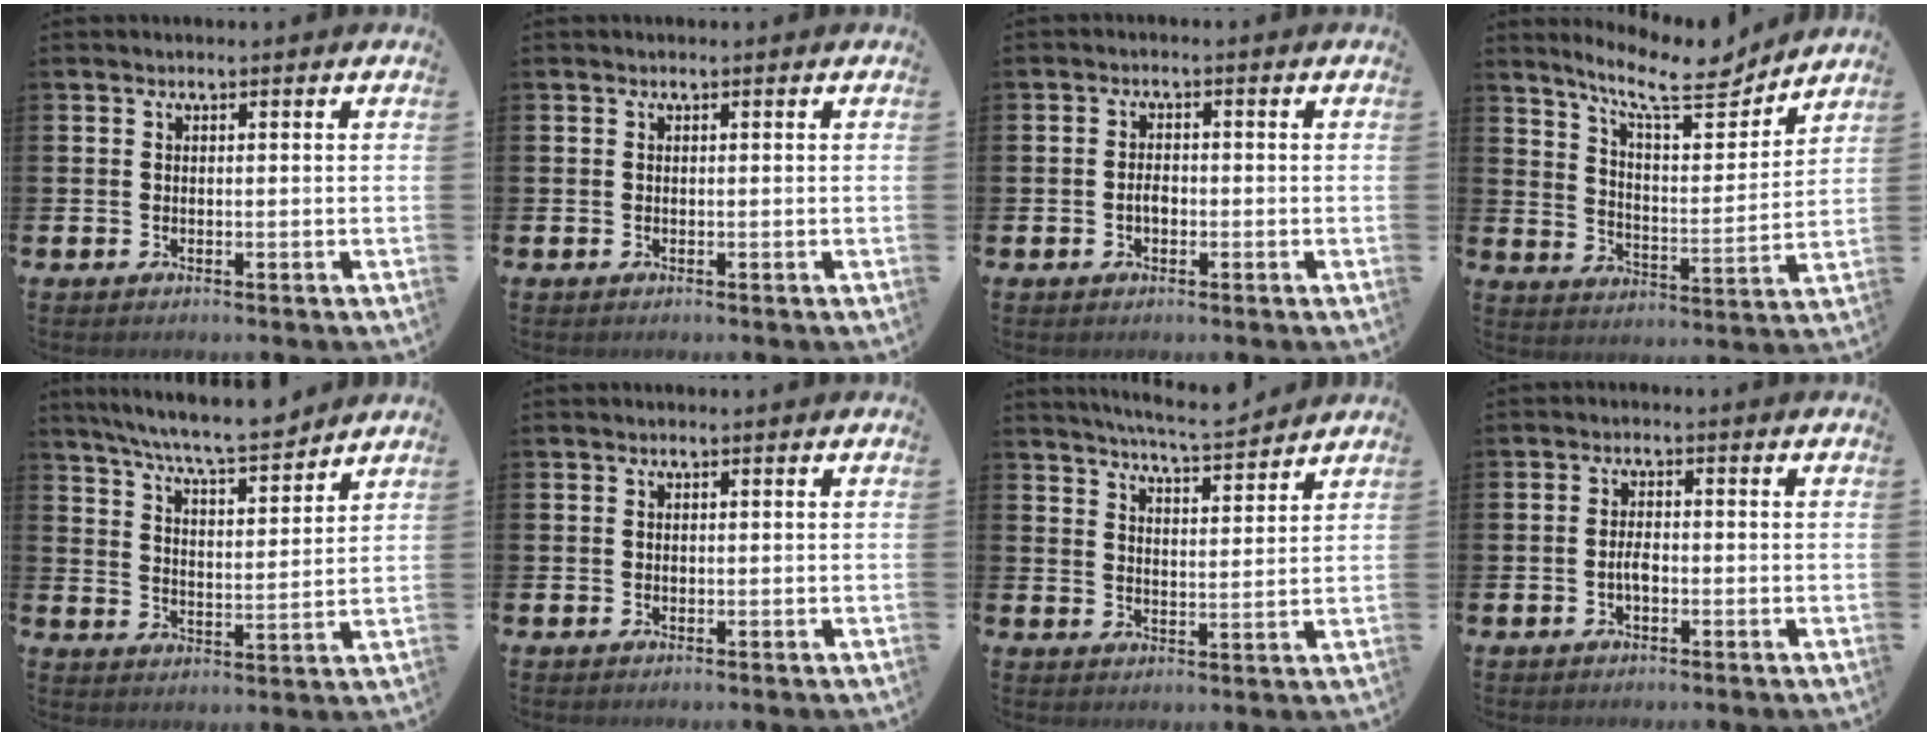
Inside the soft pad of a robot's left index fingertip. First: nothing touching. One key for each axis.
{"total": 0.0}
{"total": 1.9, "fx": -0.5, "fy": 1.1, "fz": 1.5, "tx": -0.017, "ty": 0.000, "tz": -0.012}
{"total": 10.8, "fx": 9.3, "fy": 2.2, "fz": 5.1, "tx": -0.104, "ty": -0.059, "tz": 0.157}
{"total": 7.8, "fx": 7.3, "fy": 0.1, "fz": 2.6, "tx": -0.082, "ty": -0.043, "tz": 0.131}
{"total": 0.0}
{"total": 6.0, "fx": 5.8, "fy": -0.5, "fz": 1.1, "tx": -0.038, "ty": -0.034, "tz": 0.104}
{"total": 2.2, "fx": -0.6, "fy": 1.0, "fz": 1.9, "tx": -0.033, "ty": 0.002, "tz": -0.012}